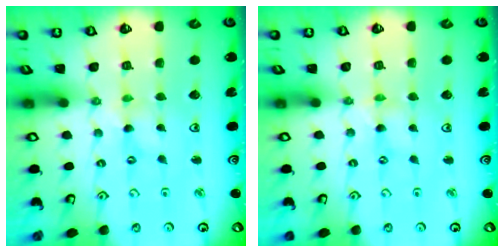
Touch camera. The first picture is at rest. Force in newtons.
{"total": 0.0}